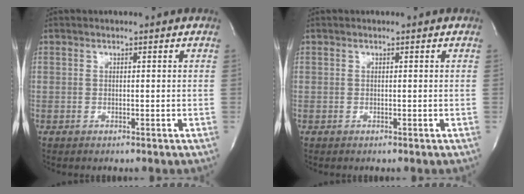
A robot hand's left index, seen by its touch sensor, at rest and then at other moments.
{"total": 0.0}